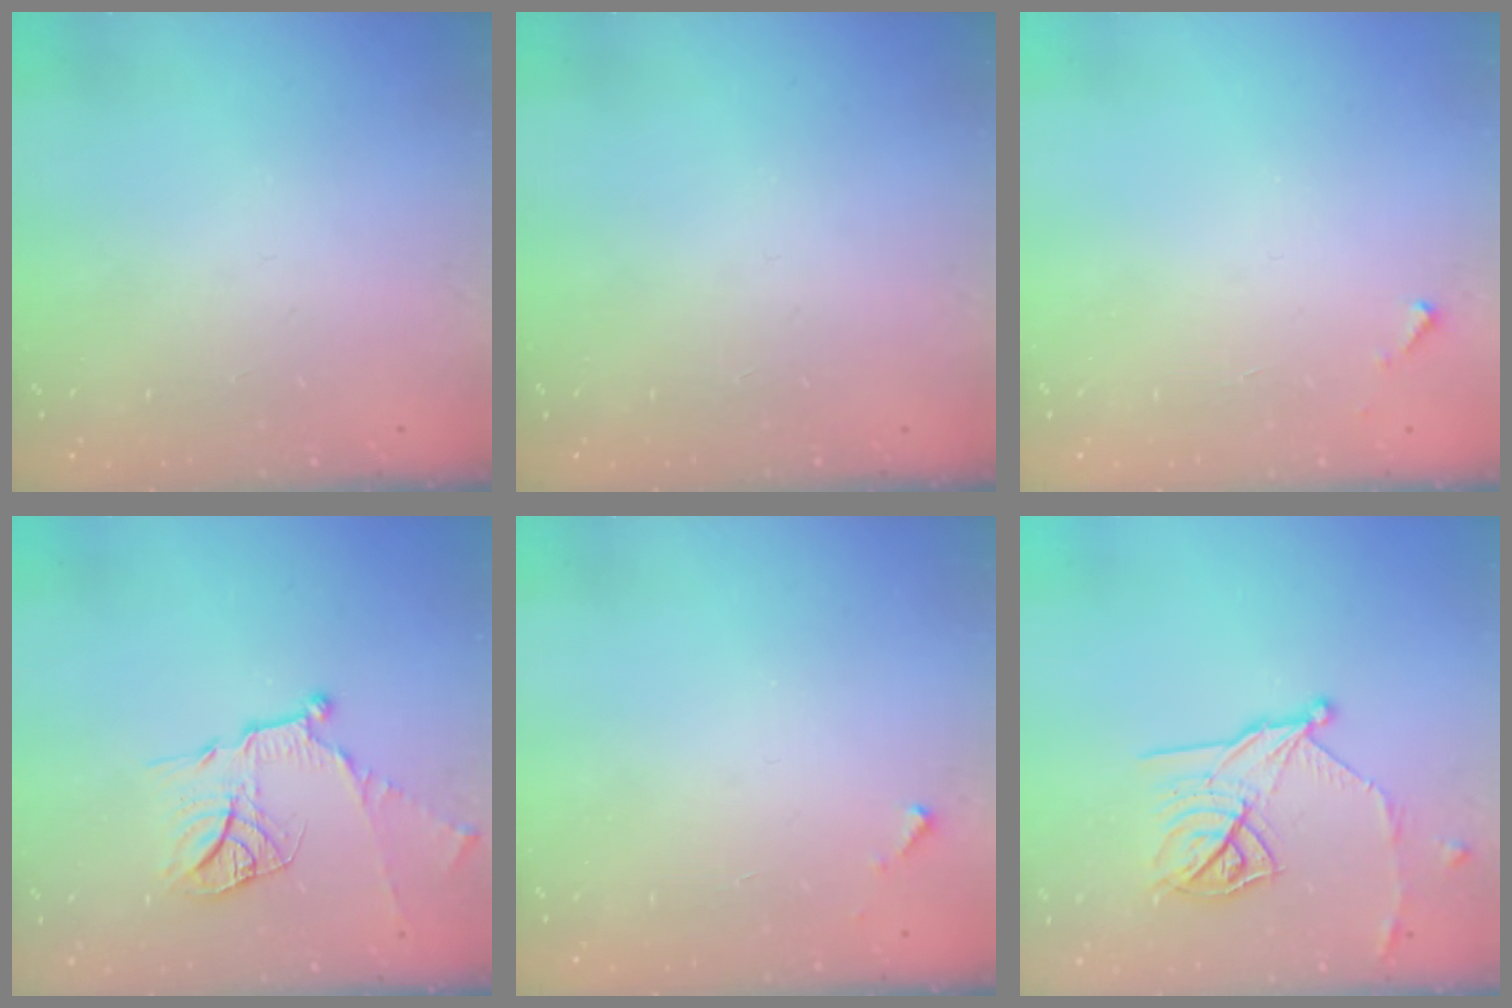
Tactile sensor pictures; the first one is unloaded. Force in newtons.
{"total": 0.0}
{"total": 2.8, "press": 2.8, "slide": 0.1}
{"total": 13.4, "press": 13.3, "slide": 1.2}
{"total": 2.8, "press": 2.8, "slide": 0.1}
{"total": 14.7, "press": 14.7, "slide": 0.6}